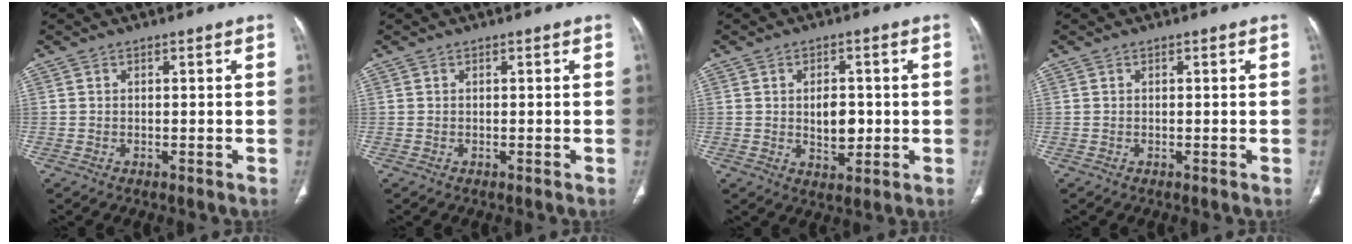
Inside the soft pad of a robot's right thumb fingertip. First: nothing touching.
{"total": 0.0}
{"total": 5.6, "force": [-0.1, 3.4, 4.4], "torque": [-0.051, -0.002, 0.005]}
{"total": 0.0}